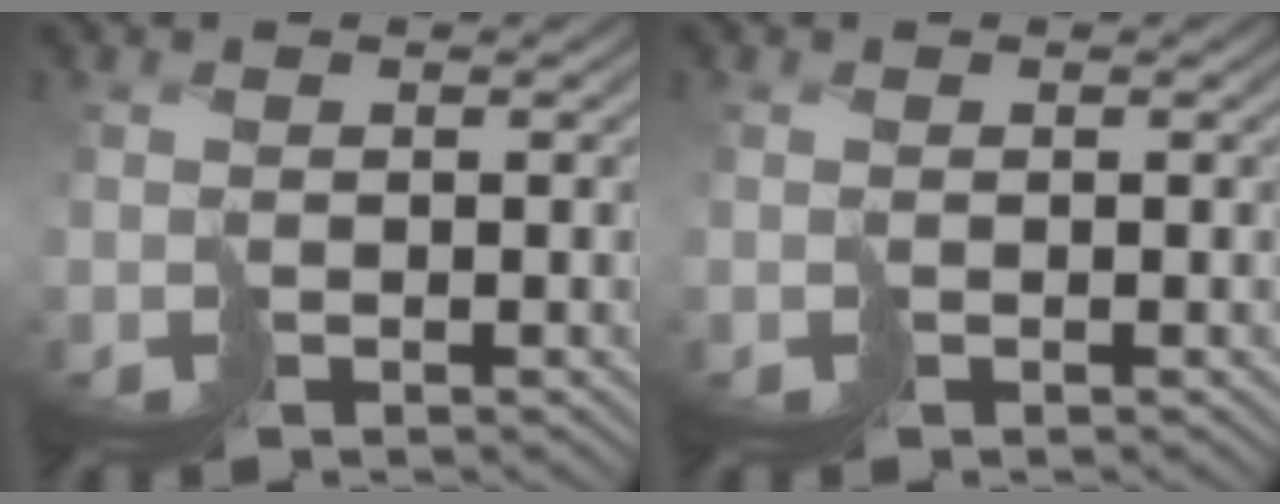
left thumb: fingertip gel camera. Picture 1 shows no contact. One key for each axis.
{"total": 0.0}